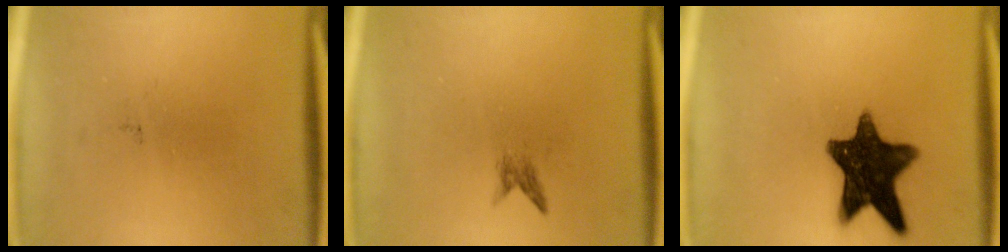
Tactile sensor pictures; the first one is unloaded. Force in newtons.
{"total": 0.9}
{"total": 13.4}